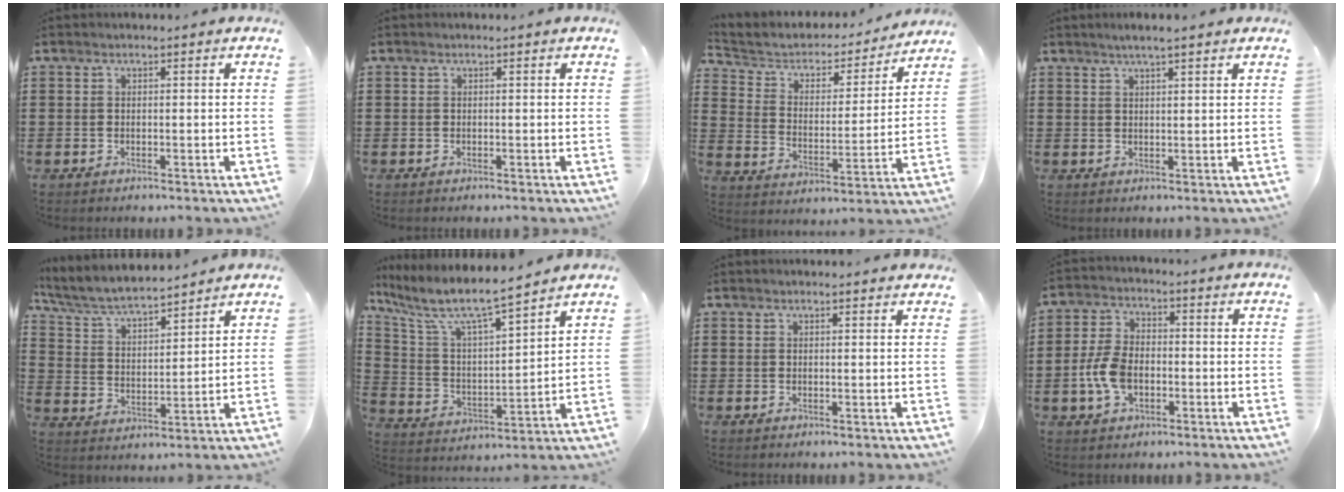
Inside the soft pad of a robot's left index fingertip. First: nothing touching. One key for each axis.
{"total": 0.0}
{"total": 4.1, "fx": 3.4, "fy": 2.1, "fz": 0.8, "tx": -0.044, "ty": -0.025, "tz": 0.050}
{"total": 1.6, "fx": 1.2, "fy": 0.1, "fz": 1.0, "tx": -0.021, "ty": 0.001, "tz": 0.021}
{"total": 6.5, "fx": 5.9, "fy": 0.9, "fz": 2.5, "tx": -0.074, "ty": -0.033, "tz": 0.100}
{"total": 8.0, "fx": 6.6, "fy": 1.4, "fz": 4.3, "tx": -0.114, "ty": -0.042, "tz": 0.107}
{"total": 1.1, "fx": 1.1, "fy": 0.0, "fz": 0.3, "tx": -0.007, "ty": -0.001, "tz": 0.021}
{"total": 7.0, "fx": -1.5, "fy": 4.3, "fz": 5.3, "tx": -0.134, "ty": -0.001, "tz": -0.036}